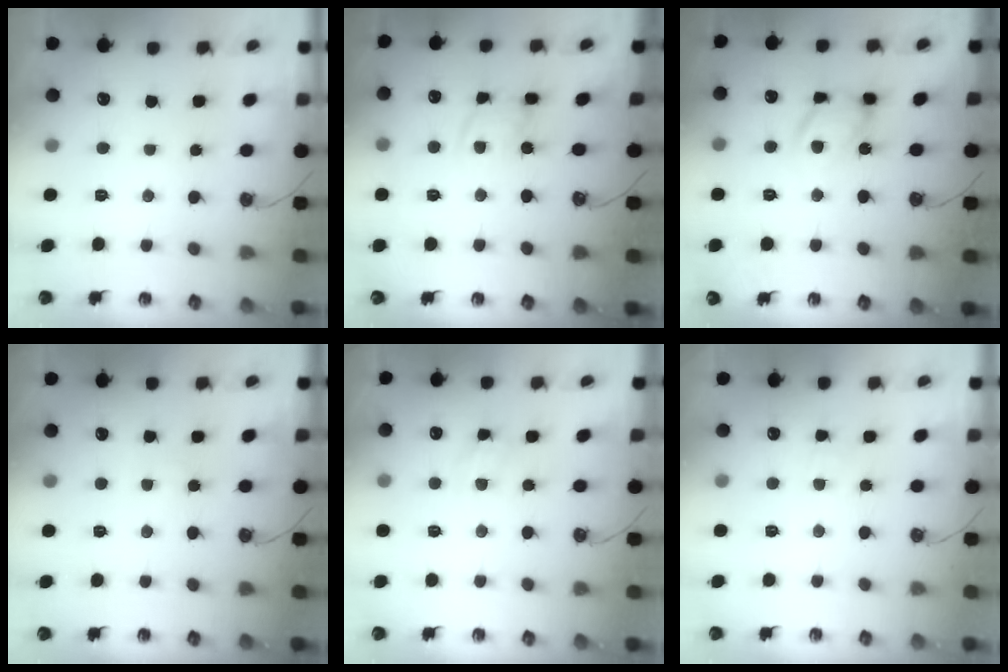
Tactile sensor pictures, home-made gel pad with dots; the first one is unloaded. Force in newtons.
{"total": 10.5, "press": 10.5, "slide": 0.8}
{"total": 14.2, "press": 14.1, "slide": 1.2}
{"total": 3.0, "press": 2.9, "slide": 0.4}
{"total": 4.1, "press": 4.1, "slide": 0.5}
{"total": 3.0, "press": 2.9, "slide": 0.5}